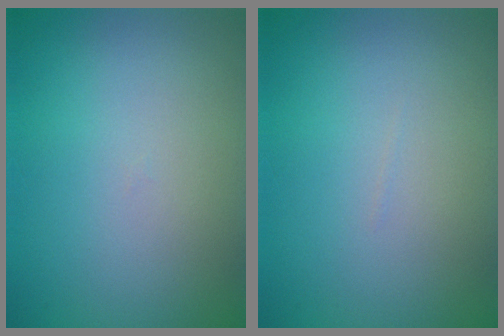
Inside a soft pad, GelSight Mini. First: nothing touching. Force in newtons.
{"total": 0.0}